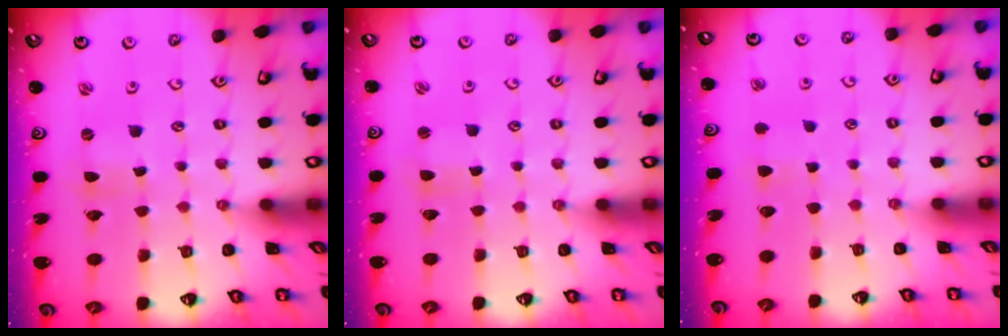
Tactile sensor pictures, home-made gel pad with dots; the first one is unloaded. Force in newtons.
{"total": 1.7, "press": 1.6, "slide": 0.3}
{"total": 3.4, "press": 3.3, "slide": 0.7}